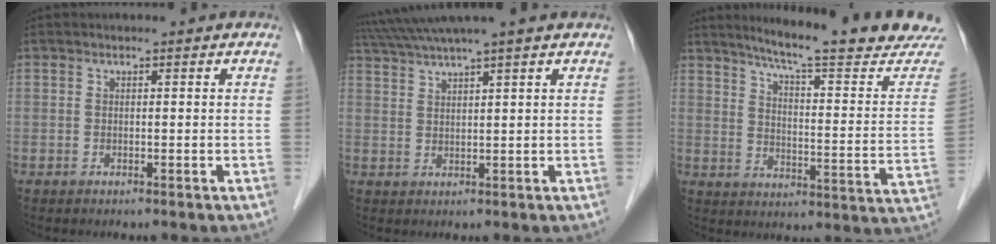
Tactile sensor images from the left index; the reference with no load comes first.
{"total": 8.1, "force": [6.8, -1.5, 4.0], "torque": [-0.073, 0.030, 0.109]}
{"total": 21.4, "force": [19.2, 0.3, 9.3], "torque": [-0.132, -0.074, 0.239]}